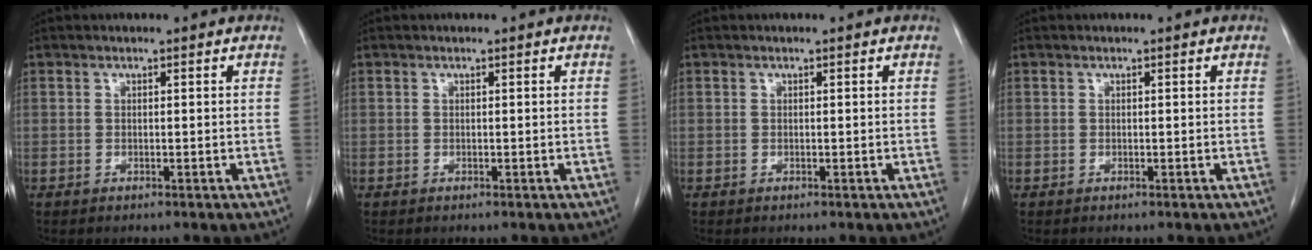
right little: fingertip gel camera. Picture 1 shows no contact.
{"total": 0.0}
{"total": 0.0}
{"total": 0.0}